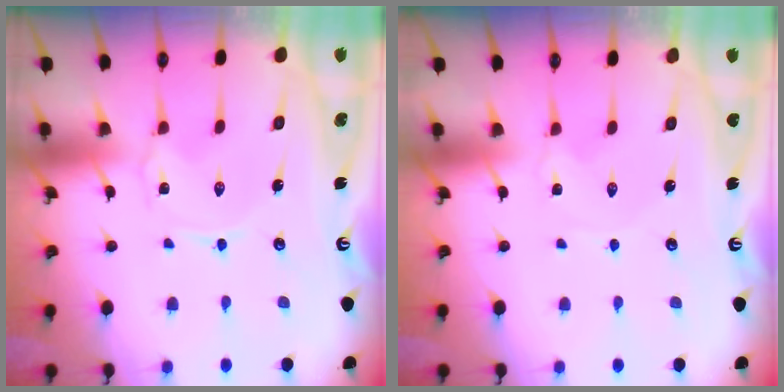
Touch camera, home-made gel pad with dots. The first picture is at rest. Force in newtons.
{"total": 0.0}